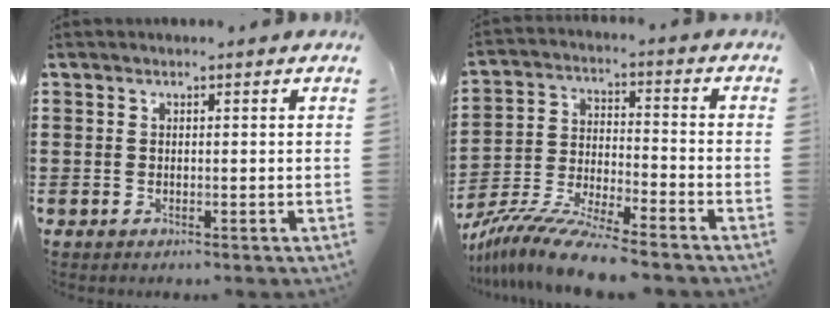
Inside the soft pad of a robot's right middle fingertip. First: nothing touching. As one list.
[{"total": 9.9, "force": [-9.1, 0.2, 3.7], "torque": [-0.077, 0.007, -0.181]}]